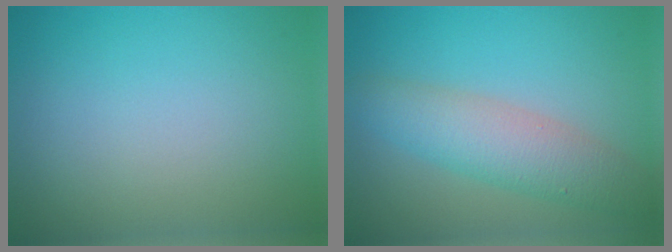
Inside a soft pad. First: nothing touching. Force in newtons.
{"total": 5.0, "press": 5.0, "slide": 0.1}